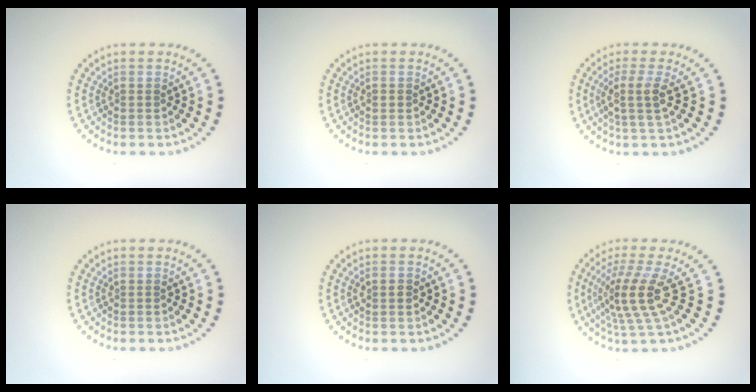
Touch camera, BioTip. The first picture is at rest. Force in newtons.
{"total": 0.8, "press": 0.8, "slide": 0.0}
{"total": 2.4, "press": 1.9, "slide": 1.4}
{"total": 0.0}
{"total": 1.2, "press": 1.2, "slide": 0.1}
{"total": 4.4, "press": 3.1, "slide": 3.1}